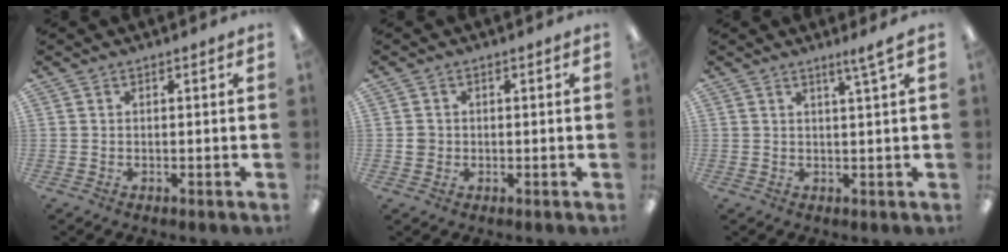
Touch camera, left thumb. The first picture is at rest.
{"total": 2.7, "force": [-0.2, 2.6, 0.5], "torque": [-0.003, 0.001, -0.006]}
{"total": 2.6, "force": [2.0, -0.3, 1.7], "torque": [-0.037, -0.007, 0.035]}